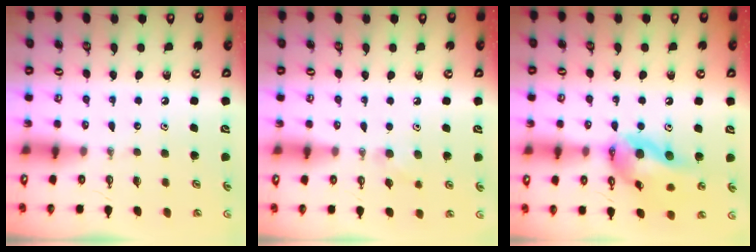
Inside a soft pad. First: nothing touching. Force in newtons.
{"total": 7.1, "press": 6.1, "slide": 3.5}
{"total": 16.3, "press": 16.1, "slide": 2.6}